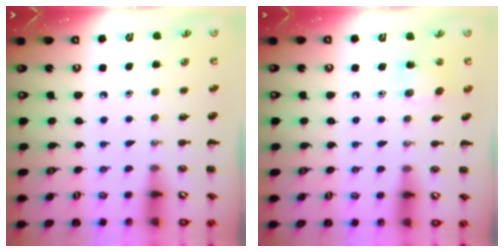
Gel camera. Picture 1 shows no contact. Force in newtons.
{"total": 3.9, "press": 3.8, "slide": 0.9}